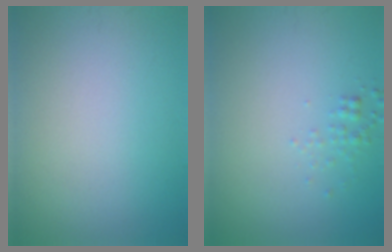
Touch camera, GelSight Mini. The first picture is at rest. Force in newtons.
{"total": 0.9, "press": 0.9, "slide": 0.0}